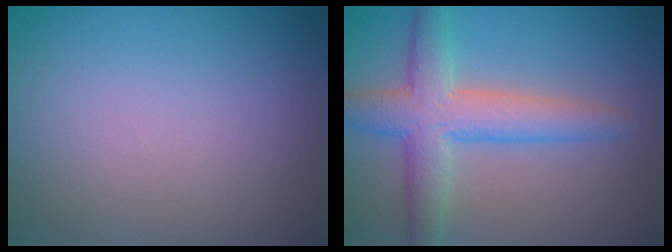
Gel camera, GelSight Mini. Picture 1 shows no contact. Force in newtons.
{"total": 5.3, "press": 5.3, "slide": 0.2}